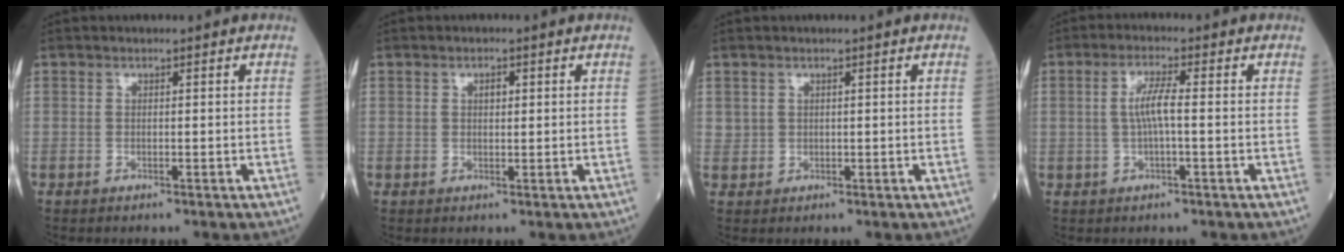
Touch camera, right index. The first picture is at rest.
{"total": 1.4, "force": [0.5, 0.8, 1.1], "torque": [-0.018, -0.001, 0.007]}
{"total": 1.2, "force": [0.6, 1.1, 0.1], "torque": [0.008, 0.002, 0.007]}
{"total": 4.0, "force": [0.0, 0.2, 4.0], "torque": [-0.082, 0.005, 0.000]}